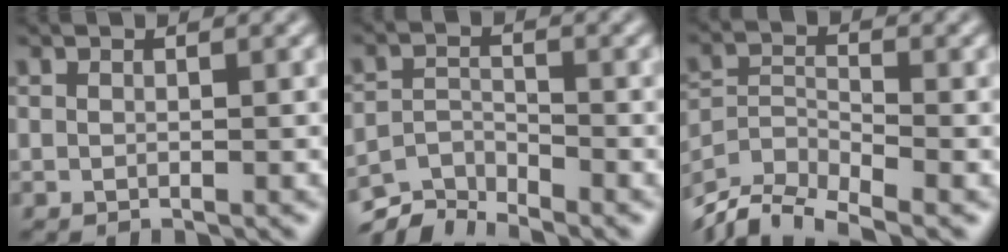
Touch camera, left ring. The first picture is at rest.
{"total": 4.2, "force": [-4.0, 0.9, 0.9], "torque": [-0.014, -0.005, -0.083]}
{"total": 7.4, "force": [-6.2, 2.2, 3.5], "torque": [-0.064, -0.011, -0.121]}